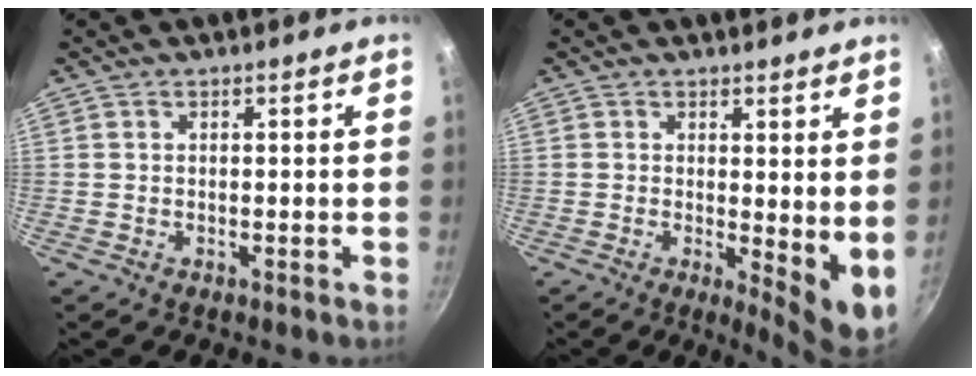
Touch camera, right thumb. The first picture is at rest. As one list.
[{"total": 6.9, "force": [0.9, 2.3, 6.5], "torque": [-0.086, -0.024, 0.013]}]